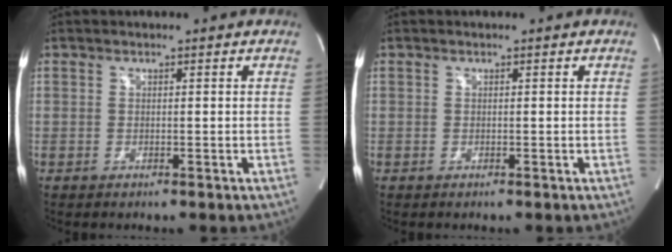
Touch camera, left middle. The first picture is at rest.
{"total": 0.0}